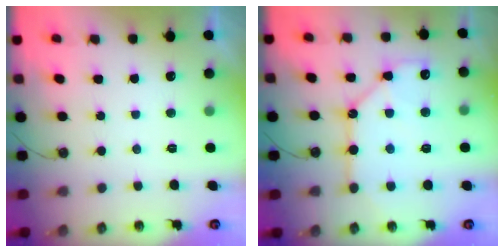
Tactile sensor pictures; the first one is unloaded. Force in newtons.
{"total": 11.8, "press": 11.7, "slide": 1.1}